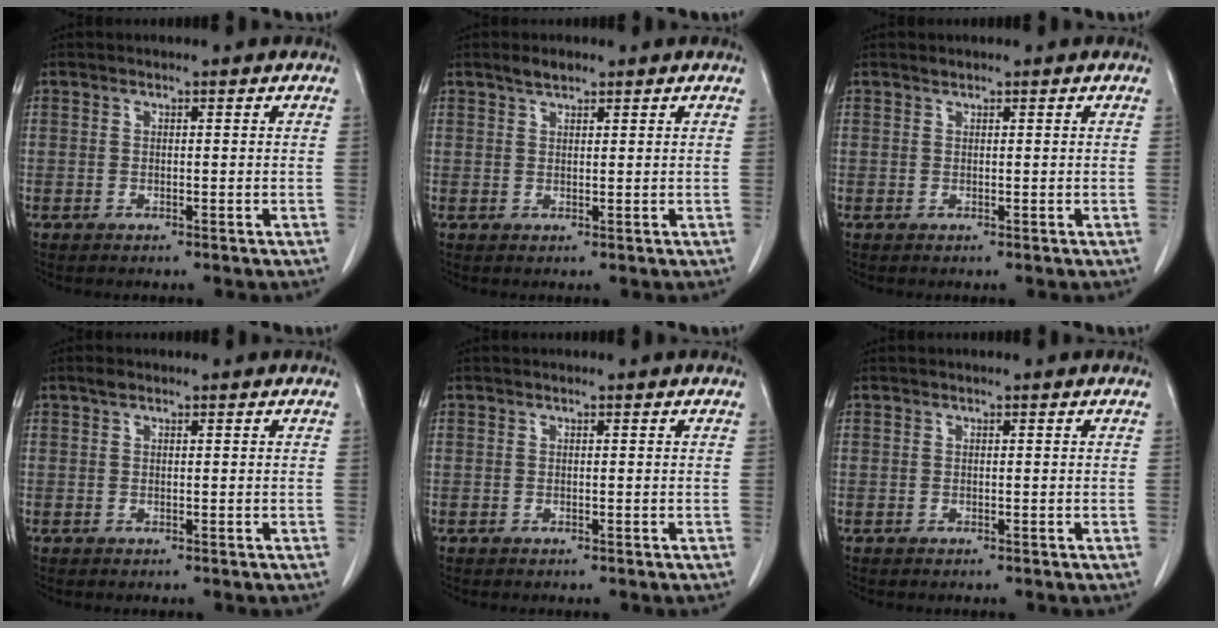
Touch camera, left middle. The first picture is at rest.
{"total": 1.8, "force": [1.5, 0.7, 0.8], "torque": [-0.018, 0.004, 0.028]}
{"total": 0.0}
{"total": 0.8, "force": [0.6, 0.3, 0.4], "torque": [-0.010, 0.008, 0.011]}
{"total": 0.0}
{"total": 0.0}